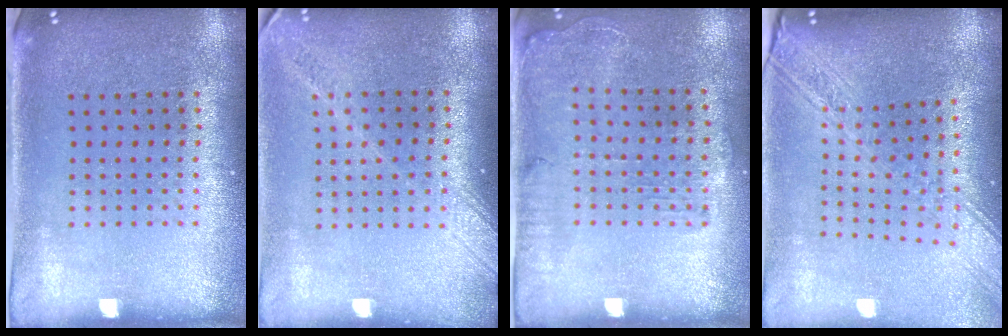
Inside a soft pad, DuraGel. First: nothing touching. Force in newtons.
{"total": 1.7, "press": 1.3, "slide": 1.1}
{"total": 1.4, "press": 1.3, "slide": 0.5}
{"total": 2.7, "press": 2.1, "slide": 1.6}